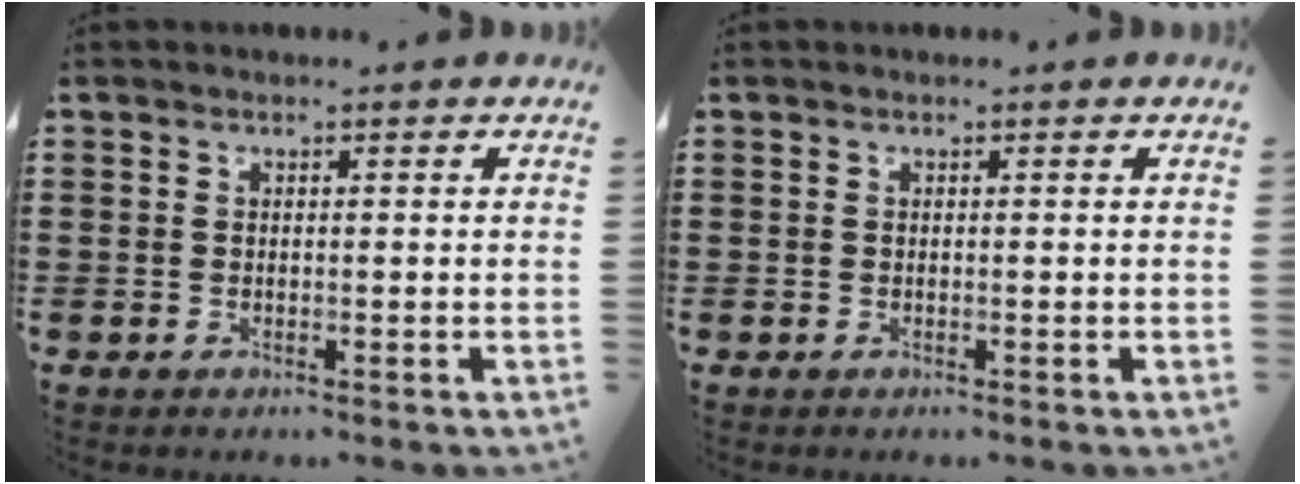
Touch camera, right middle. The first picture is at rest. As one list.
[{"total": 0.0}]